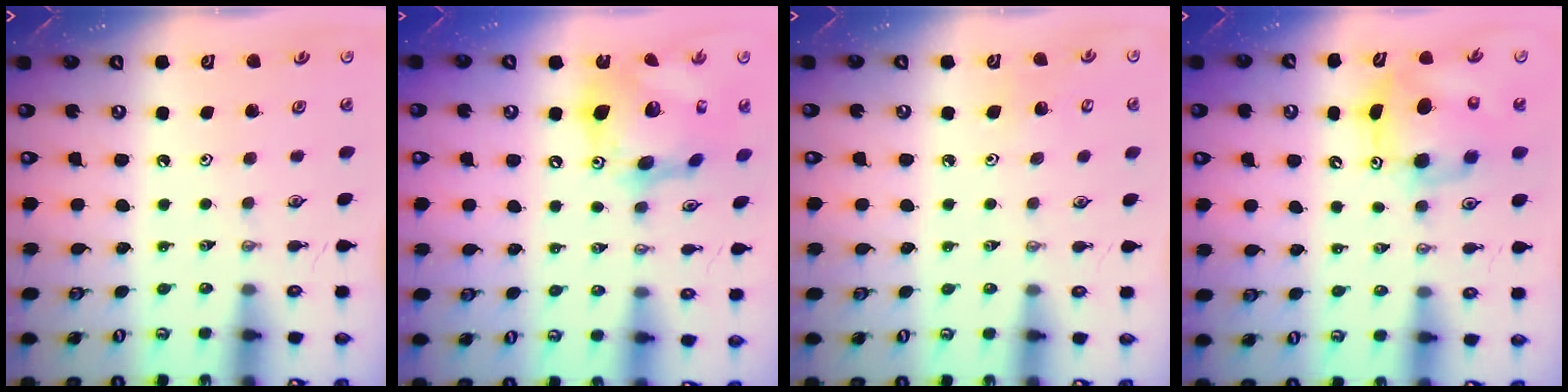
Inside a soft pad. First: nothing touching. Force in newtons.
{"total": 19.2, "press": 19.1, "slide": 2.0}
{"total": 5.1, "press": 4.7, "slide": 2.0}
{"total": 8.6, "press": 8.6, "slide": 0.7}